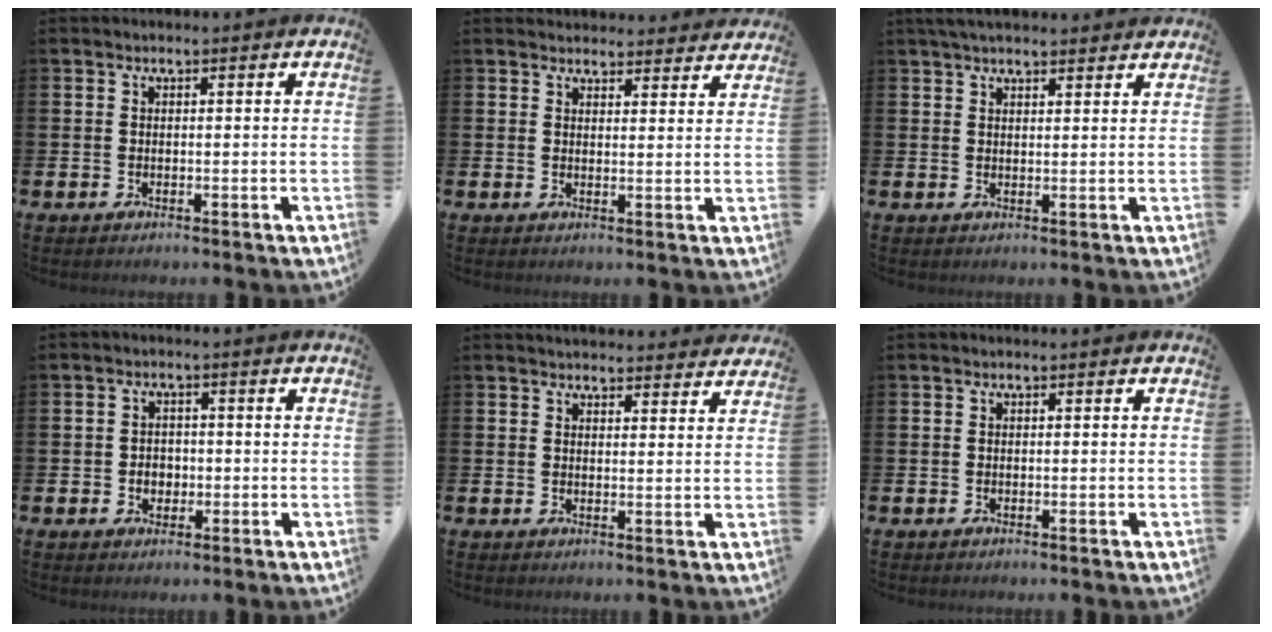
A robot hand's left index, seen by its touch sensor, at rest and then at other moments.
{"total": 3.3, "force": [3.3, 0.6, -0.1], "torque": [0.006, -0.019, 0.058]}
{"total": 3.3, "force": [3.1, 0.6, 0.9], "torque": [-0.024, -0.006, 0.057]}
{"total": 2.3, "force": [-0.5, 2.0, 1.1], "torque": [-0.007, -0.001, -0.016]}
{"total": 3.4, "force": [3.4, 0.6, 0.0], "torque": [0.003, -0.021, 0.061]}
{"total": 0.0}